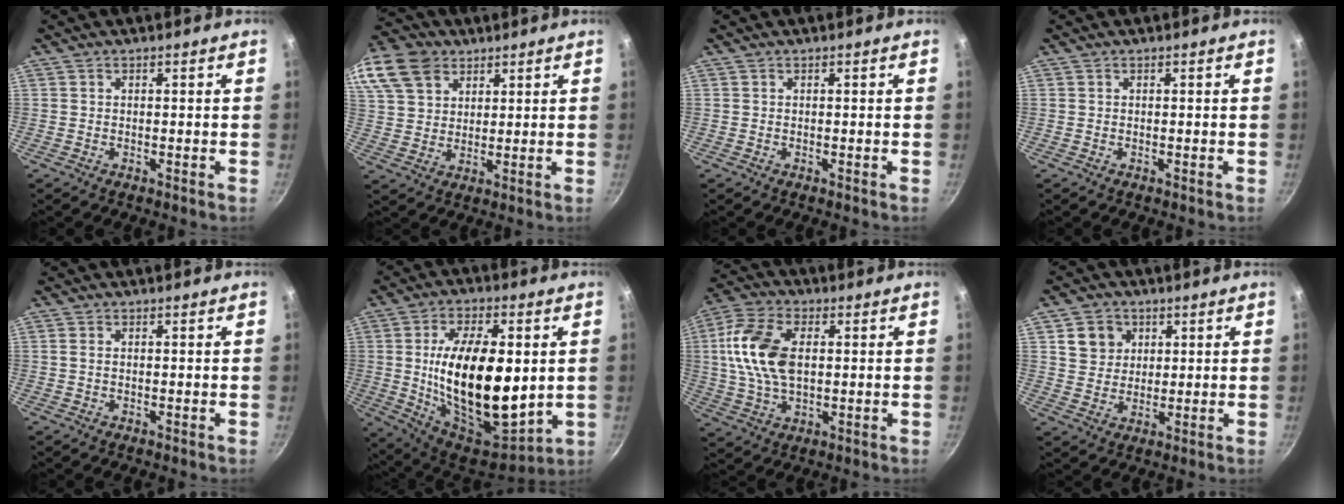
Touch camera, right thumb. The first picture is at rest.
{"total": 19.4, "force": [10.4, 13.7, 8.9], "torque": [-0.213, 0.023, 0.199]}
{"total": 0.0}
{"total": 0.0}
{"total": 0.8, "force": [0.1, 0.5, 0.7], "torque": [-0.014, 0.001, 0.001]}
{"total": 24.8, "force": [1.0, 12.6, 21.4], "torque": [-0.345, -0.021, 0.031]}
{"total": 14.0, "force": [1.8, 8.4, 11.1], "torque": [-0.208, 0.011, 0.027]}
{"total": 6.5, "force": [2.3, 5.7, 2.0], "torque": [-0.005, 0.001, 0.042]}